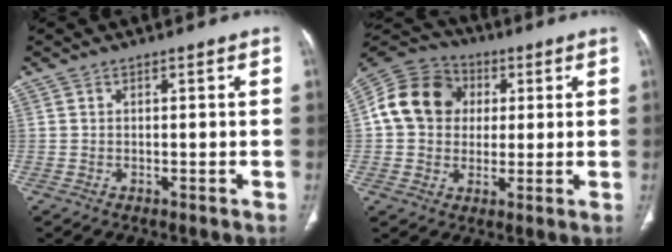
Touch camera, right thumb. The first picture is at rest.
{"total": 14.6, "force": [2.3, 12.3, 7.4], "torque": [-0.125, 0.020, 0.033]}